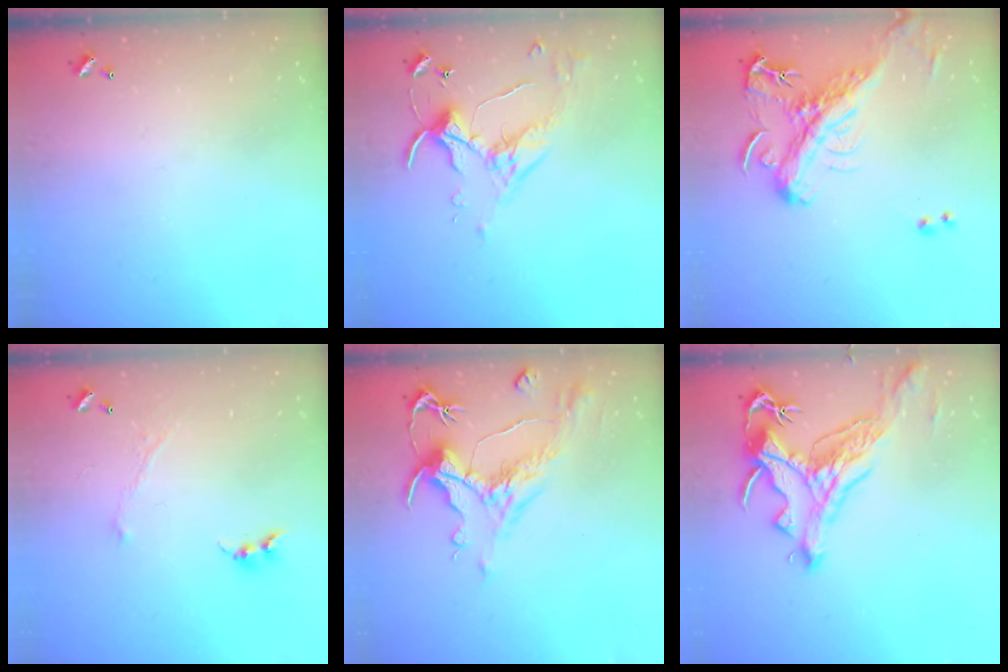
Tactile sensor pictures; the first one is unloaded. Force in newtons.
{"total": 3.9, "press": 3.8, "slide": 0.5}
{"total": 3.4, "press": 3.2, "slide": 1.1}
{"total": 1.0, "press": 0.9, "slide": 0.4}
{"total": 1.6, "press": 0.7, "slide": 1.4}
{"total": 2.2, "press": 1.7, "slide": 1.3}